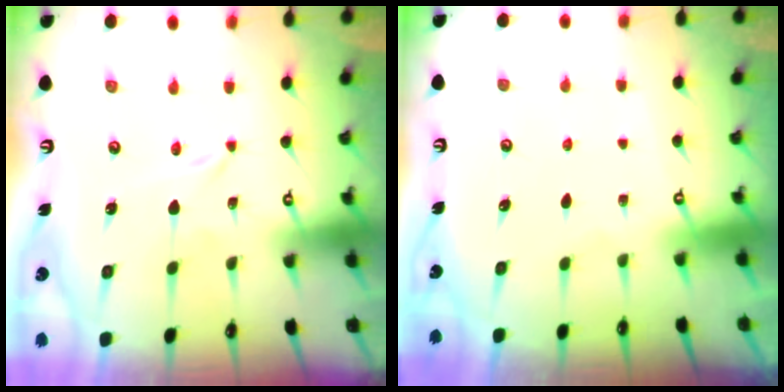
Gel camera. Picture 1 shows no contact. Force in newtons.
{"total": 0.0}